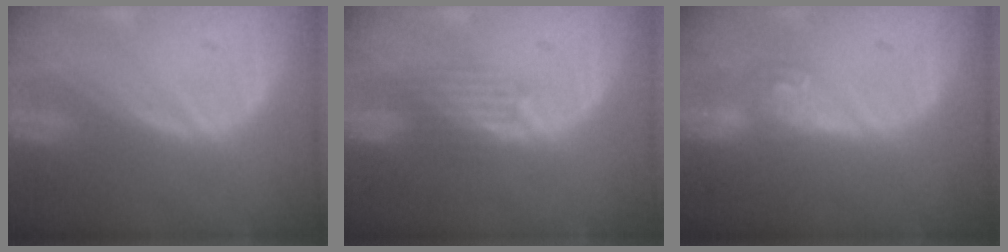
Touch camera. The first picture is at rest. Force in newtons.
{"total": 3.3, "press": 3.2, "slide": 0.8}
{"total": 4.2, "press": 4.2, "slide": 0.3}